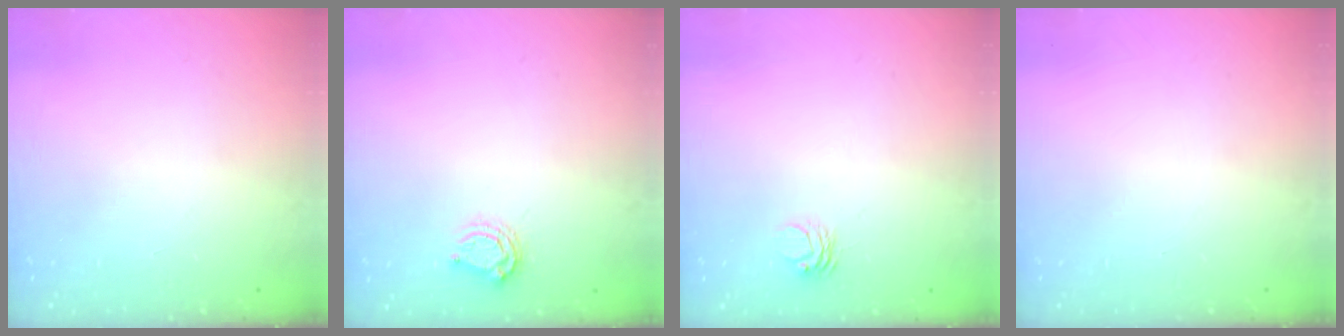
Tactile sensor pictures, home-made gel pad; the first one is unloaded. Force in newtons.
{"total": 5.8, "press": 5.7, "slide": 0.7}
{"total": 2.7, "press": 2.7, "slide": 0.2}
{"total": 0.0}